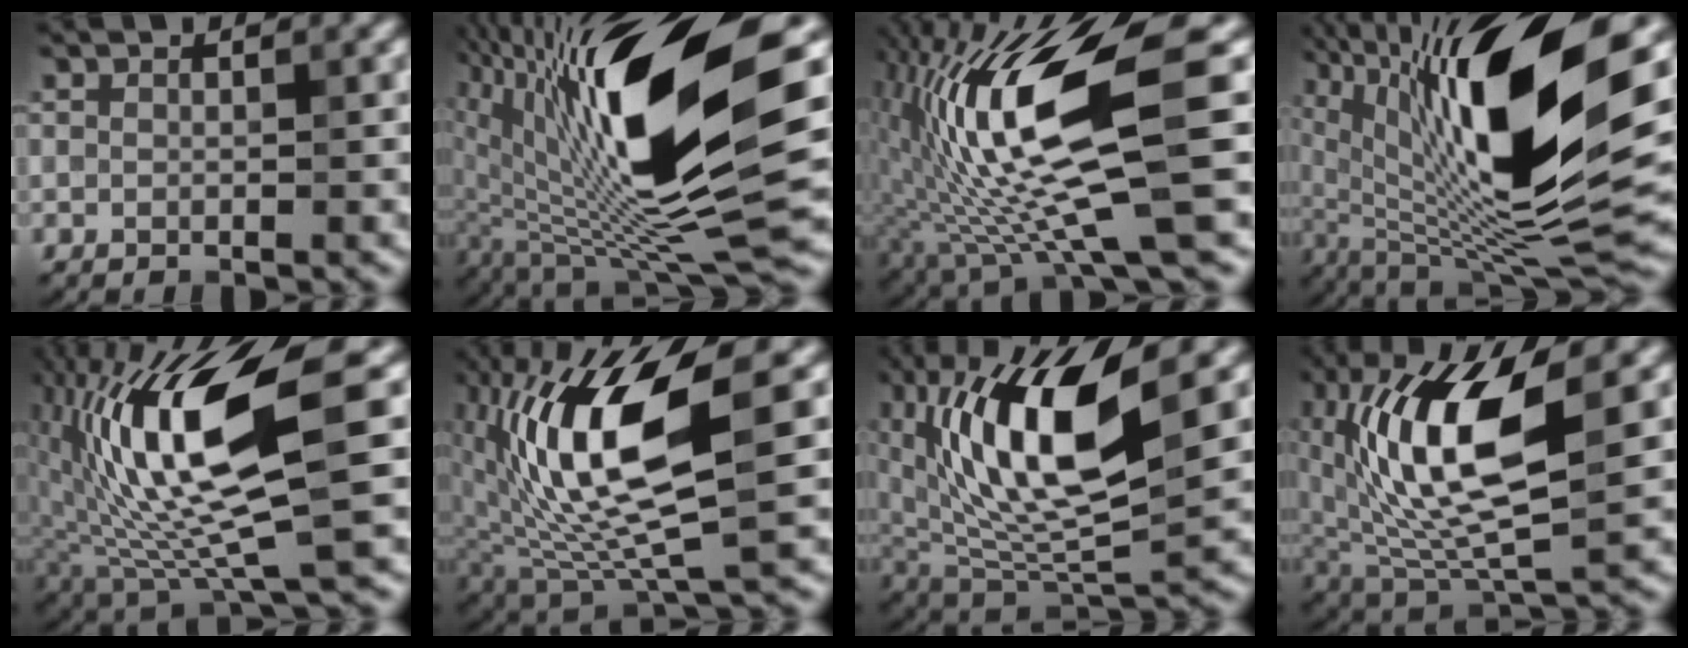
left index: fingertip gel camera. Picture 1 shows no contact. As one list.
[{"total": 16.3, "force": [2.8, 5.0, 15.2], "torque": [-0.261, -0.008, 0.052]}, {"total": 14.9, "force": [-0.3, 3.5, 14.4], "torque": [-0.269, 0.008, -0.005]}, {"total": 17.4, "force": [4.7, 5.5, 15.8], "torque": [-0.285, -0.001, 0.076]}, {"total": 14.2, "force": [1.9, 3.6, 13.6], "torque": [-0.258, 0.001, 0.036]}, {"total": 12.7, "force": [1.7, 4.2, 11.9], "torque": [-0.236, 0.000, 0.032]}, {"total": 13.0, "force": [3.7, 4.8, 11.5], "torque": [-0.204, 0.006, 0.062]}, {"total": 12.0, "force": [2.1, 4.9, 10.8], "torque": [-0.200, -0.001, 0.033]}]